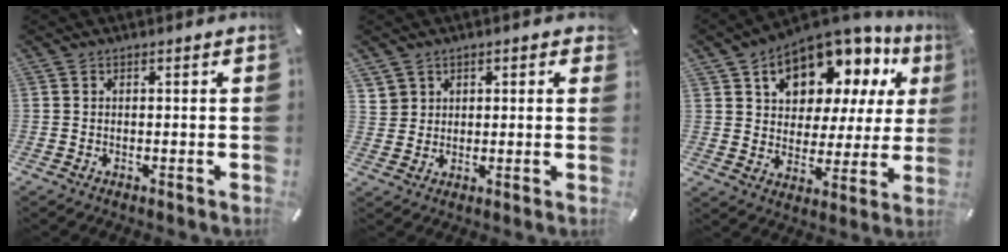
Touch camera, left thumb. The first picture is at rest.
{"total": 4.1, "force": [2.0, 3.6, -0.1], "torque": [0.003, -0.007, 0.036]}
{"total": 13.1, "force": [8.2, 8.5, 5.7], "torque": [-0.088, -0.066, 0.144]}